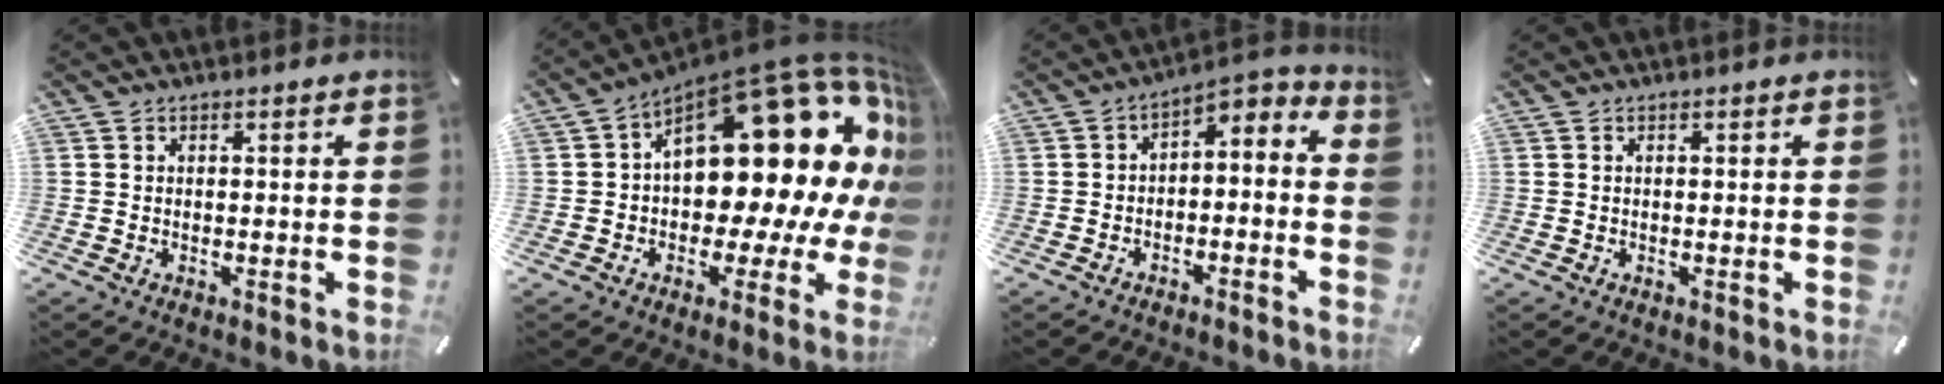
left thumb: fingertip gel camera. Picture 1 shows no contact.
{"total": 26.2, "force": [8.9, 13.4, 20.6], "torque": [-0.280, -0.094, 0.165]}
{"total": 3.1, "force": [-1.8, 2.1, 1.5], "torque": [-0.030, 0.005, -0.039]}
{"total": 0.0}